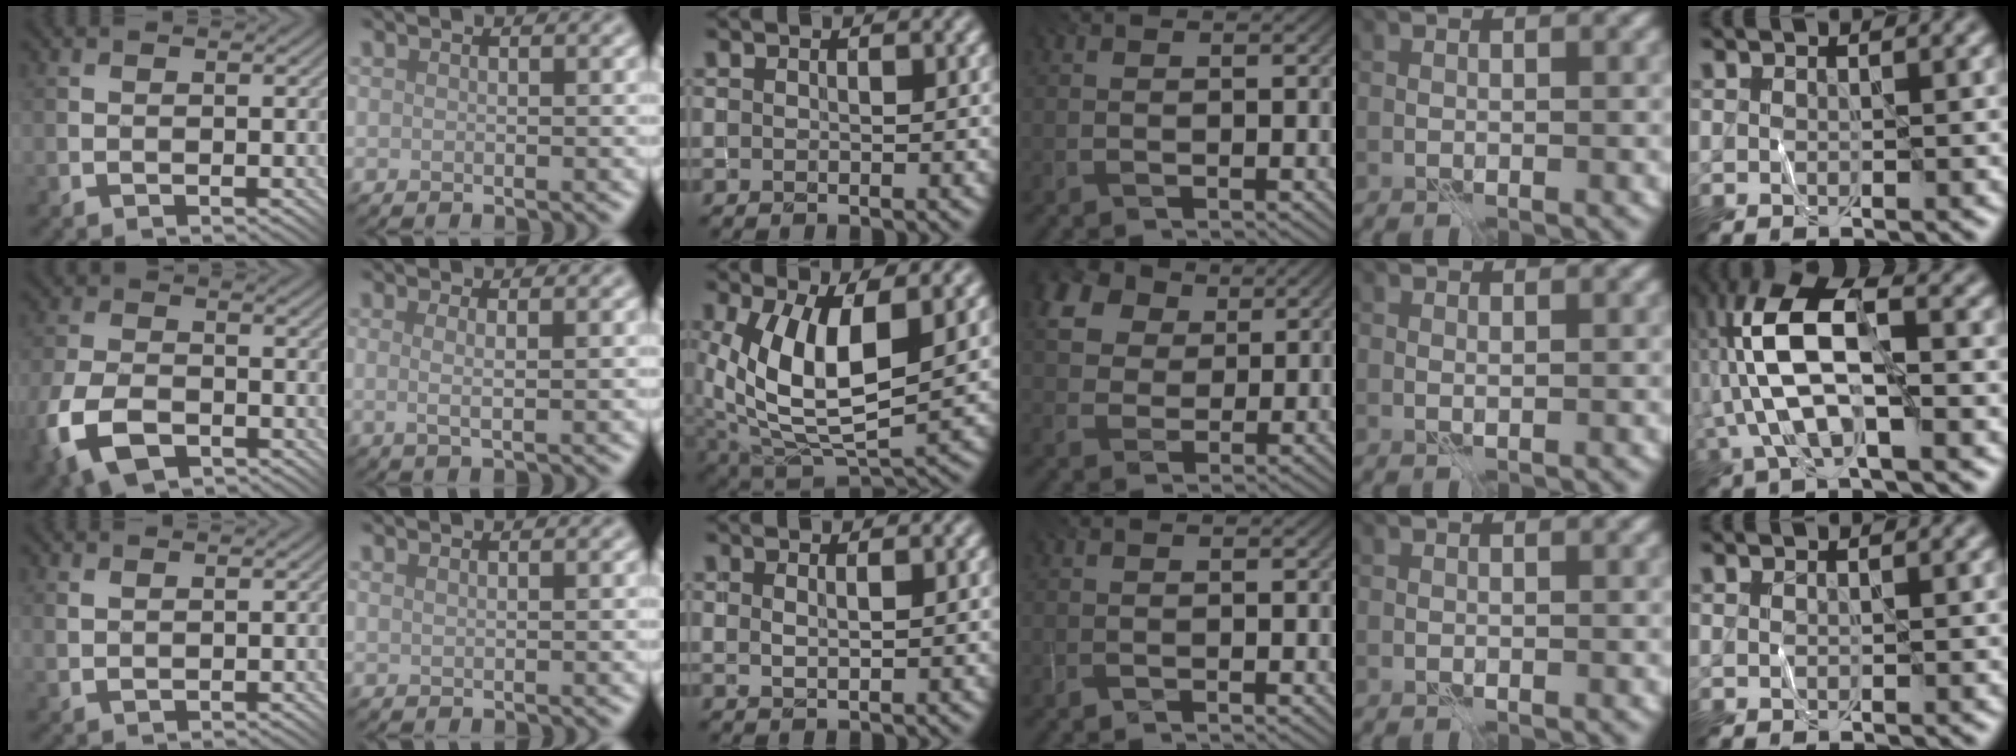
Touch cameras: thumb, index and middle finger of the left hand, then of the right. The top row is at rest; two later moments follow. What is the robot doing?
{"motion": "fold", "object": "shorts"}